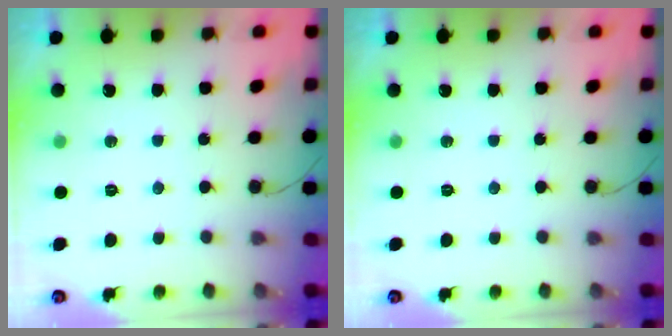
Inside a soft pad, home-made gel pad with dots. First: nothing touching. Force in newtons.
{"total": 0.0}